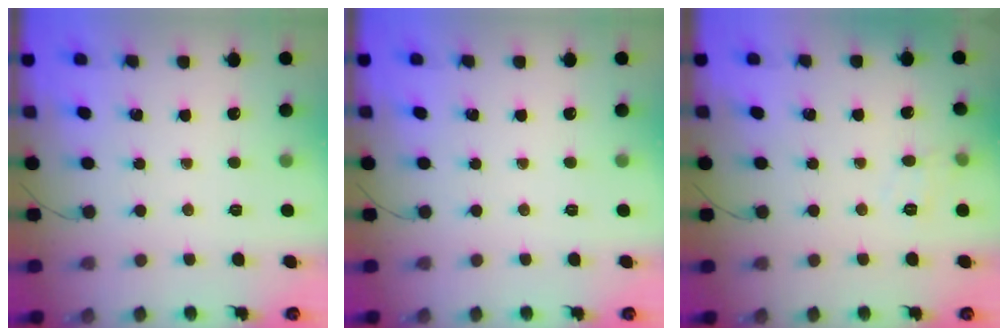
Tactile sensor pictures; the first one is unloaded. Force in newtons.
{"total": 0.0}
{"total": 4.7, "press": 4.4, "slide": 1.6}